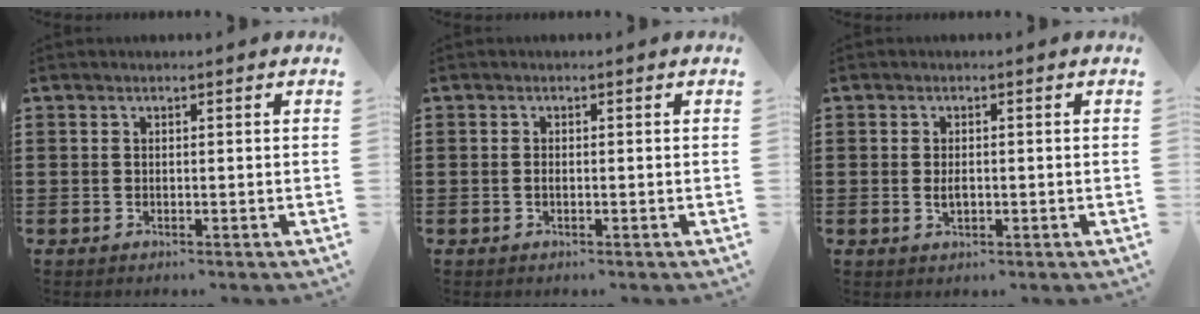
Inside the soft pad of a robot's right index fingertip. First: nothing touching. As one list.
[{"total": 0.6, "force": [-0.2, 0.3, 0.5], "torque": [-0.011, -0.001, -0.003]}, {"total": 1.7, "force": [-0.1, 1.0, 1.4], "torque": [-0.027, 0.005, -0.003]}]